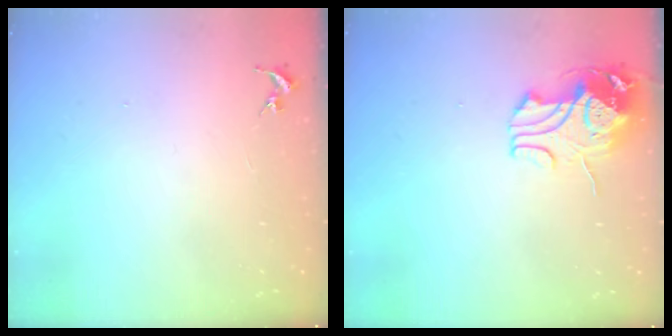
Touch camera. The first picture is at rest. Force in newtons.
{"total": 11.6, "press": 11.5, "slide": 1.5}